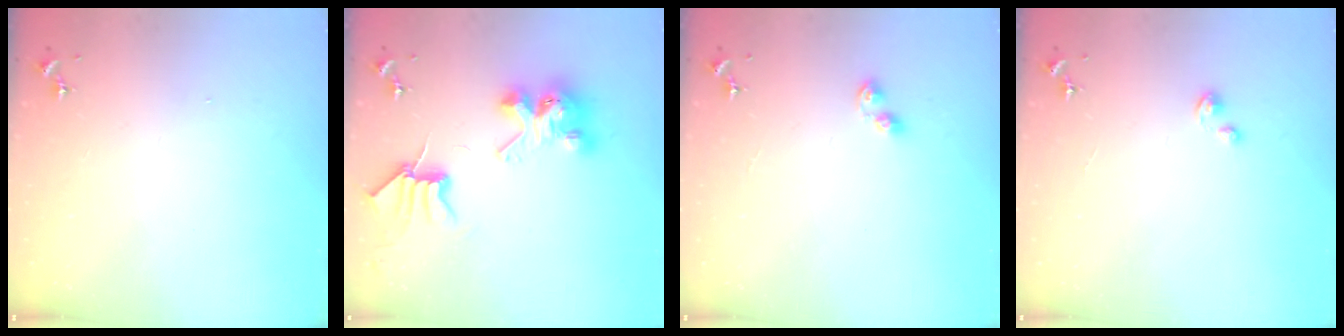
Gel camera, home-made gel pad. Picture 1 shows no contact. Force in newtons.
{"total": 9.2, "press": 9.2, "slide": 0.6}
{"total": 3.6, "press": 3.6, "slide": 0.6}
{"total": 1.9, "press": 1.9, "slide": 0.2}